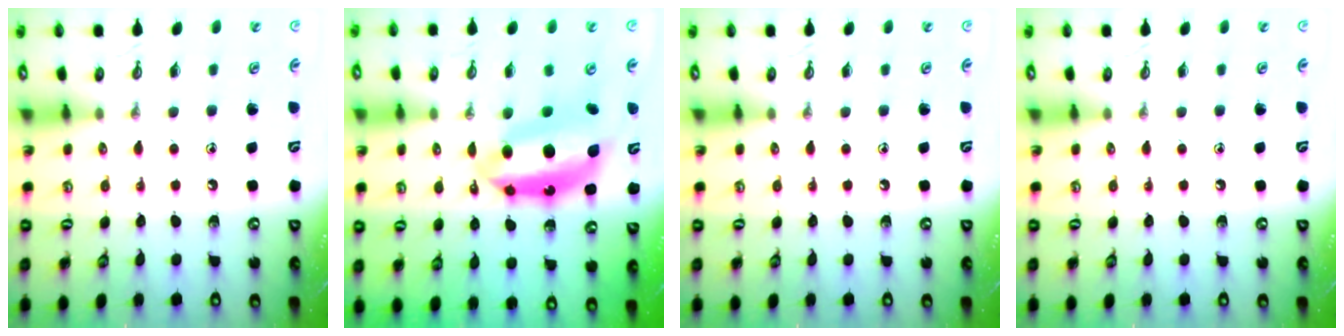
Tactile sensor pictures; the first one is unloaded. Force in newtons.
{"total": 12.1, "press": 12.1, "slide": 0.9}
{"total": 0.0}
{"total": 0.0}